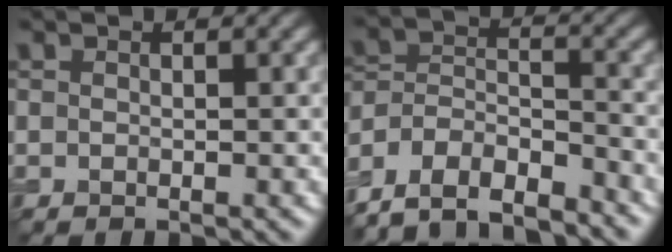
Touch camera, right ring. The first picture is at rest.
{"total": 8.6, "force": [-7.4, 3.1, 3.1], "torque": [-0.060, -0.002, -0.136]}